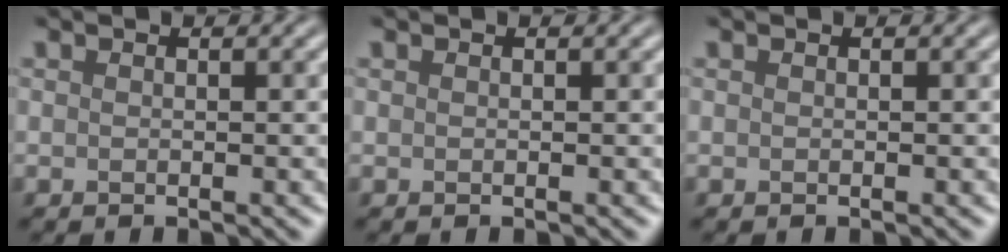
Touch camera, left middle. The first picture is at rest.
{"total": 0.0}
{"total": 0.0}